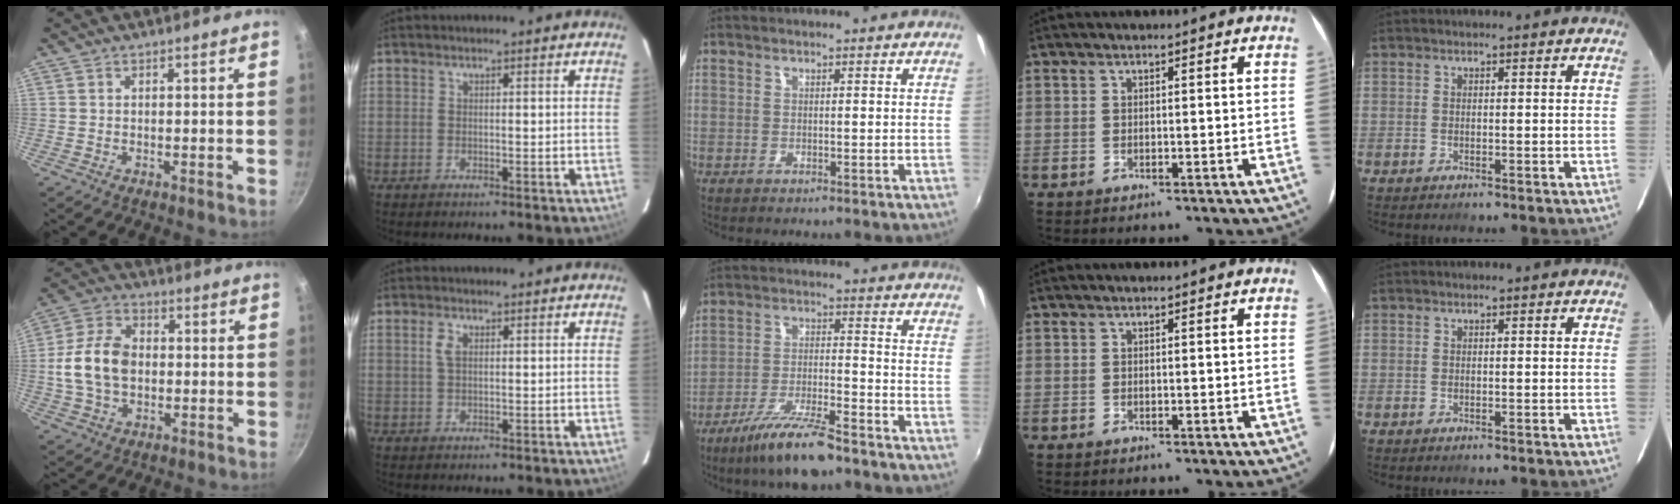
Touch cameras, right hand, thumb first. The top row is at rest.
{"thumb": {"total": 12.1, "force": [-0.4, 8.6, 8.6], "torque": [-0.150, 0.023, -0.015]}, "index": {"total": 2.1, "force": [0.6, 1.3, 1.6], "torque": [-0.033, 0.005, 0.011]}, "middle": {"total": 11.6, "force": [-9.1, 2.0, 6.9], "torque": [-0.147, -0.018, -0.160]}}